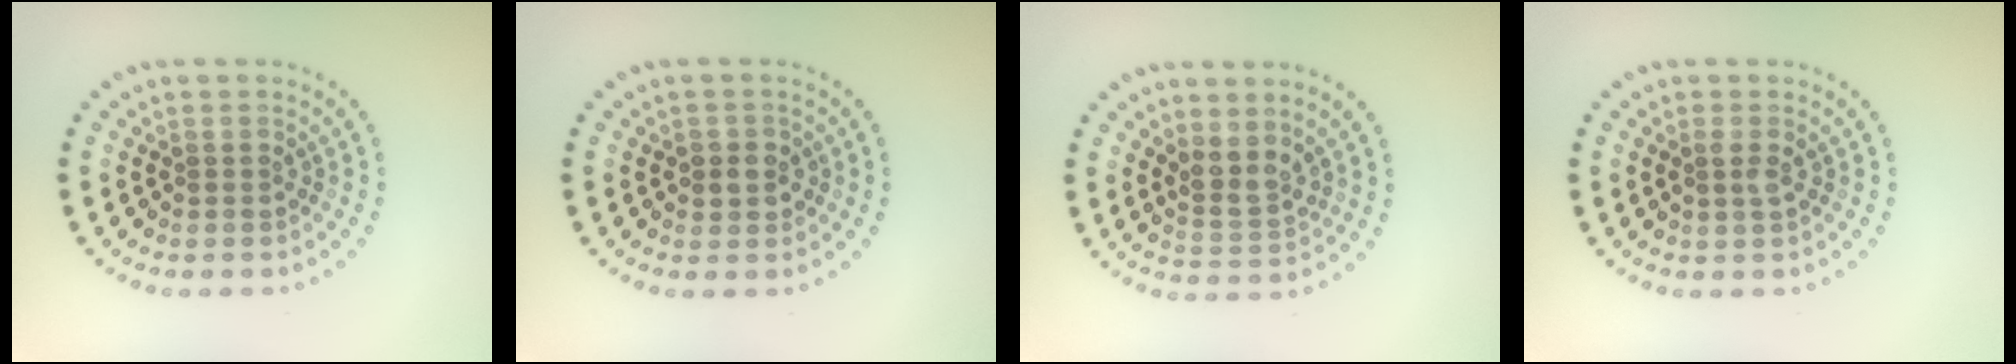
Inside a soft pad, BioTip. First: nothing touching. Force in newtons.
{"total": 1.9, "press": 1.8, "slide": 0.6}
{"total": 2.5, "press": 1.9, "slide": 1.6}
{"total": 1.0, "press": 1.0, "slide": 0.1}